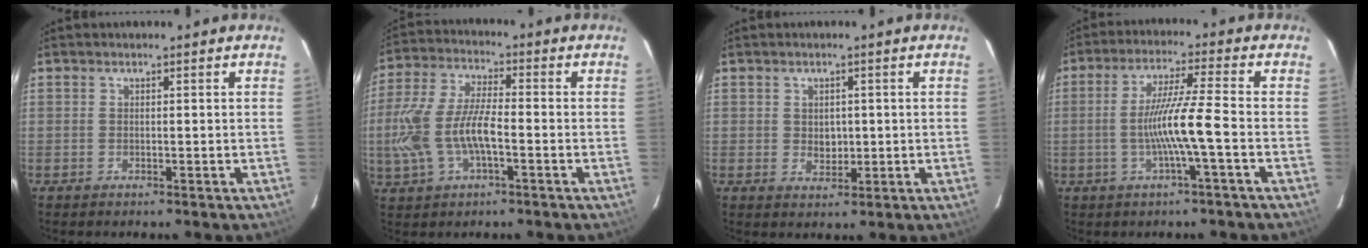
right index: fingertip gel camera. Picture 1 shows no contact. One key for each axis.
{"total": 12.2, "fx": -2.4, "fy": 4.6, "fz": 11.1, "tx": -0.241, "ty": -0.001, "tz": -0.044}
{"total": 3.2, "fx": 0.1, "fy": 2.7, "fz": 1.7, "tx": -0.025, "ty": 0.001, "tz": 0.005}
{"total": 8.7, "fx": -2.5, "fy": -1.2, "fz": 8.2, "tx": -0.158, "ty": -0.003, "tz": -0.043}